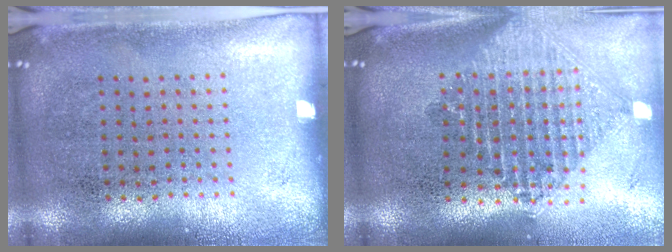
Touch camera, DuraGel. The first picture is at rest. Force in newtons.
{"total": 2.2, "press": 1.7, "slide": 1.4}